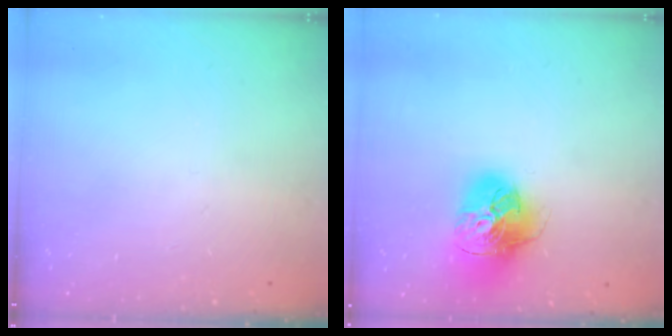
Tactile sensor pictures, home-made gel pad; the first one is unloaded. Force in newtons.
{"total": 17.5, "press": 17.4, "slide": 1.9}